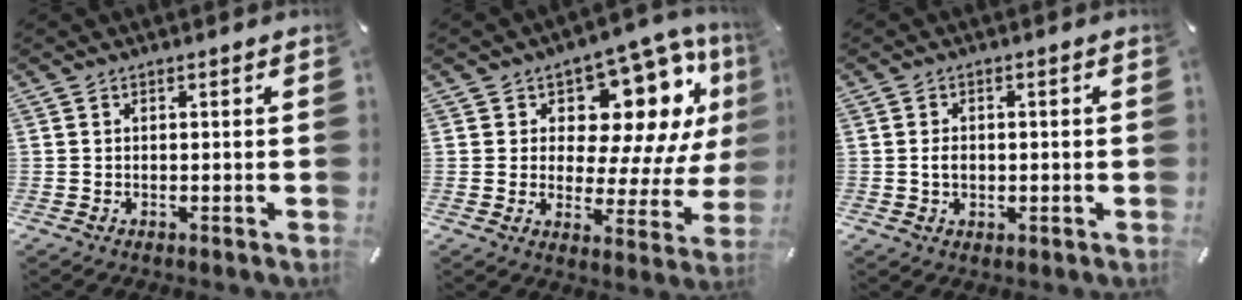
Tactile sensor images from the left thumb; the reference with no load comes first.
{"total": 14.0, "force": [7.9, 8.1, 8.2], "torque": [-0.102, -0.082, 0.134]}
{"total": 2.5, "force": [-0.1, 1.9, 1.6], "torque": [-0.032, 0.003, -0.001]}